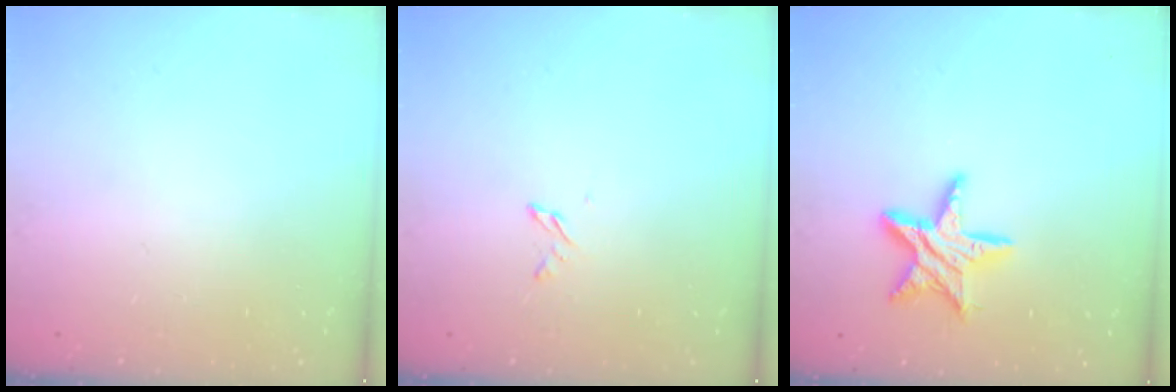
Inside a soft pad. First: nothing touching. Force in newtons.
{"total": 2.6, "press": 2.6, "slide": 0.3}
{"total": 12.9, "press": 12.8, "slide": 1.0}